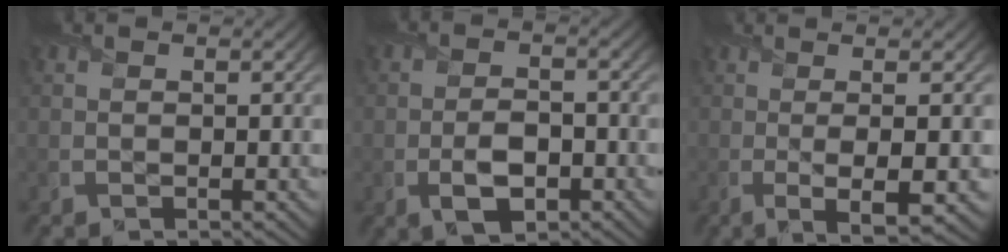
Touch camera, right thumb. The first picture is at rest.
{"total": 5.0, "force": [-2.0, 2.7, 3.6], "torque": [-0.071, -0.008, -0.038]}
{"total": 6.9, "force": [-0.5, 1.4, 6.7], "torque": [-0.109, 0.001, -0.007]}